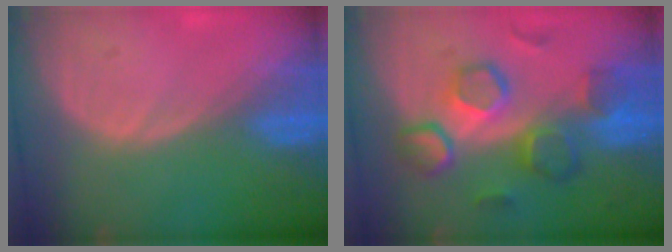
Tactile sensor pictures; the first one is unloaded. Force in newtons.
{"total": 9.1, "press": 8.8, "slide": 2.0}